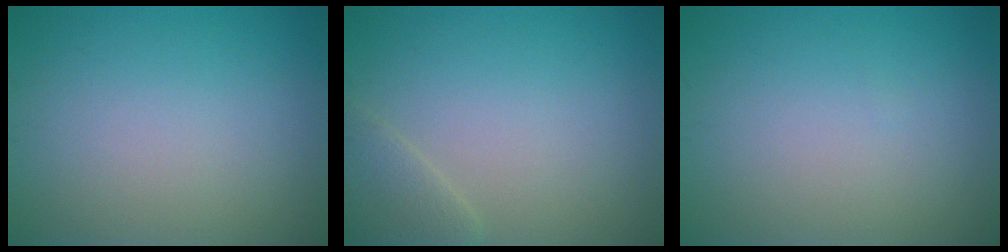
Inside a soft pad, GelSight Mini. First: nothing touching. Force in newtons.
{"total": 2.0, "press": 2.0, "slide": 0.2}
{"total": 0.0}